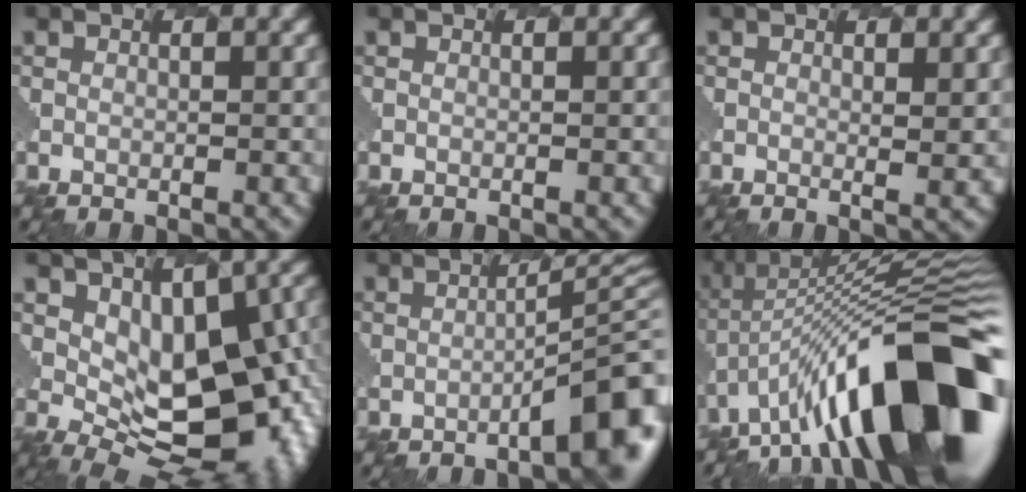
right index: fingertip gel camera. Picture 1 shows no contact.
{"total": 0.6, "force": [0.0, 0.2, 0.5], "torque": [-0.001, 0.002, -0.002]}
{"total": 1.0, "force": [0.3, 0.0, 1.0], "torque": [-0.015, 0.000, -0.002]}
{"total": 13.4, "force": [1.0, 7.5, 11.0], "torque": [-0.136, -0.008, 0.027]}
{"total": 7.7, "force": [-2.5, 1.8, 7.0], "torque": [-0.080, 0.004, -0.043]}
{"total": 15.8, "force": [-6.7, 5.1, 13.3], "torque": [-0.187, 0.044, -0.132]}